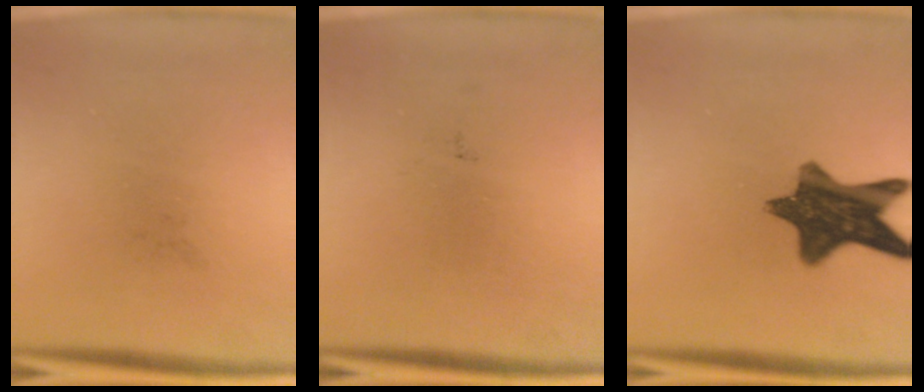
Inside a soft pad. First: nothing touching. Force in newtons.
{"total": 0.0}
{"total": 11.8}